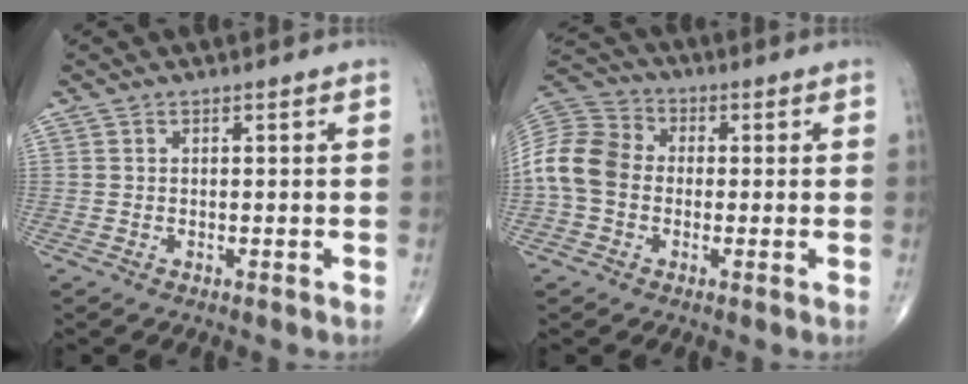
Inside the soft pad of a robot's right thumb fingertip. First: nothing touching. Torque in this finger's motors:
{"motor_torque": [-0.25, 0.47, 0.27, -0.09, 0.08]}